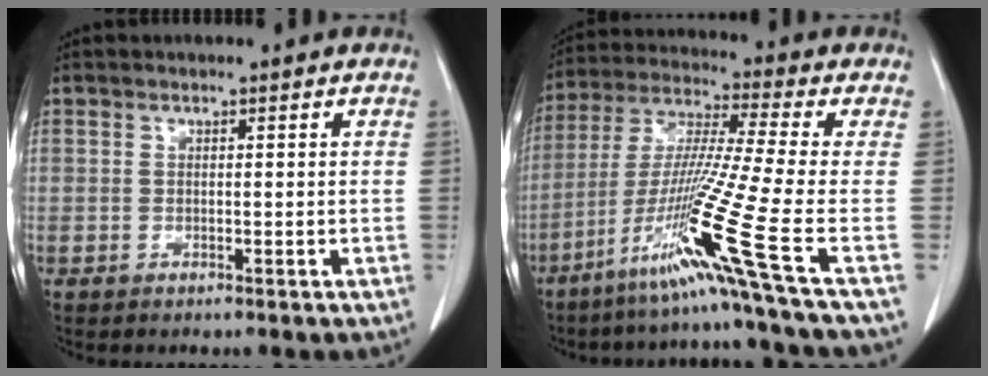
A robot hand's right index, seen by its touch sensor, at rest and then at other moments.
{"total": 16.5, "force": [-8.3, -3.8, 13.8], "torque": [-0.273, -0.028, -0.155]}